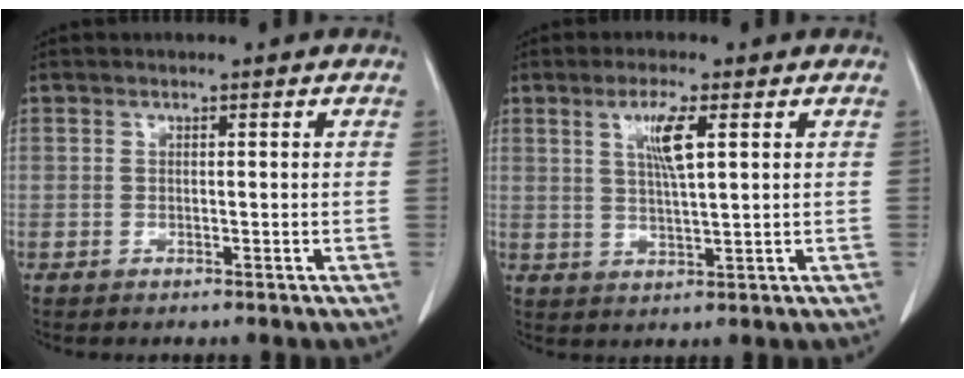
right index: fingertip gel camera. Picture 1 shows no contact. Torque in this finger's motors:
{"motor_torque": [0.26, 0.10, 0.15, 0.06]}